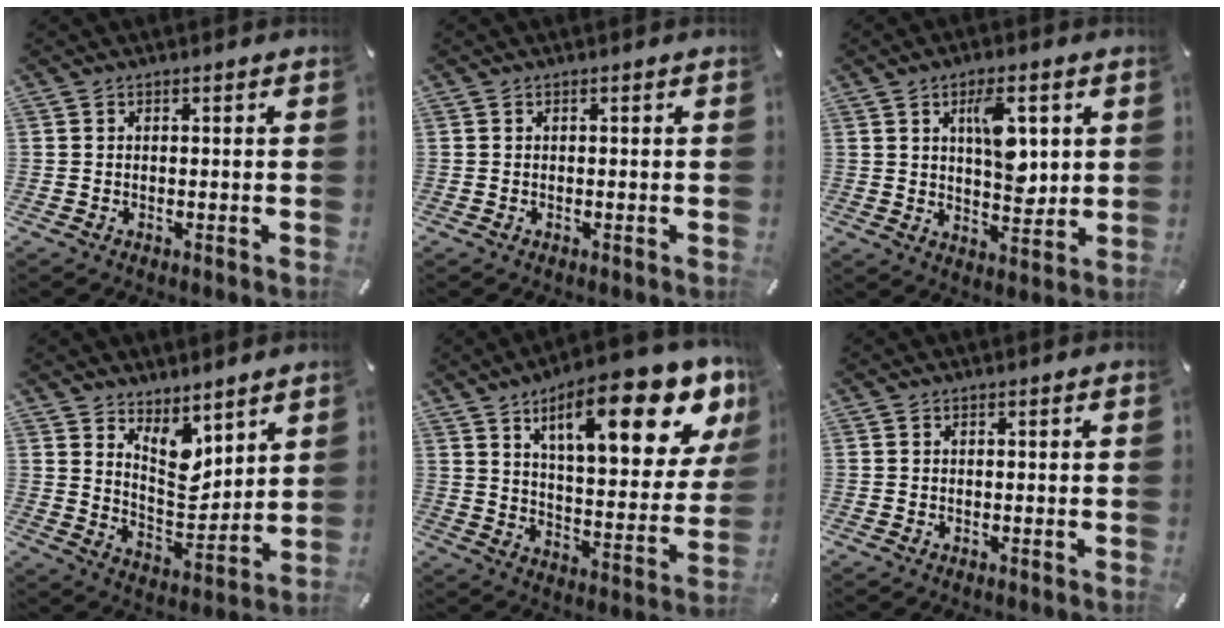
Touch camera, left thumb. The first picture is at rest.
{"total": 0.0}
{"total": 10.0, "force": [3.4, 5.2, 7.9], "torque": [-0.119, -0.014, 0.052]}
{"total": 9.9, "force": [6.7, 5.6, 4.6], "torque": [-0.067, -0.055, 0.127]}
{"total": 21.9, "force": [12.7, 7.5, 16.2], "torque": [-0.238, -0.074, 0.198]}
{"total": 0.0}